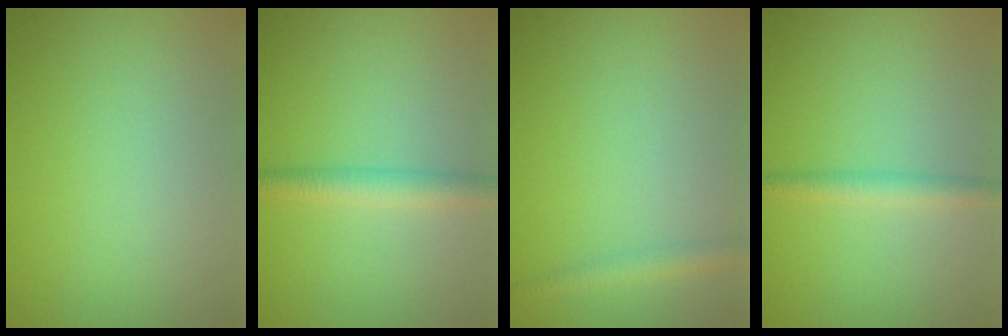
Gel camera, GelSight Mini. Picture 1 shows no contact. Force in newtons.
{"total": 2.6, "press": 2.6, "slide": 0.1}
{"total": 1.8, "press": 1.8, "slide": 0.1}
{"total": 1.9, "press": 1.9, "slide": 0.1}